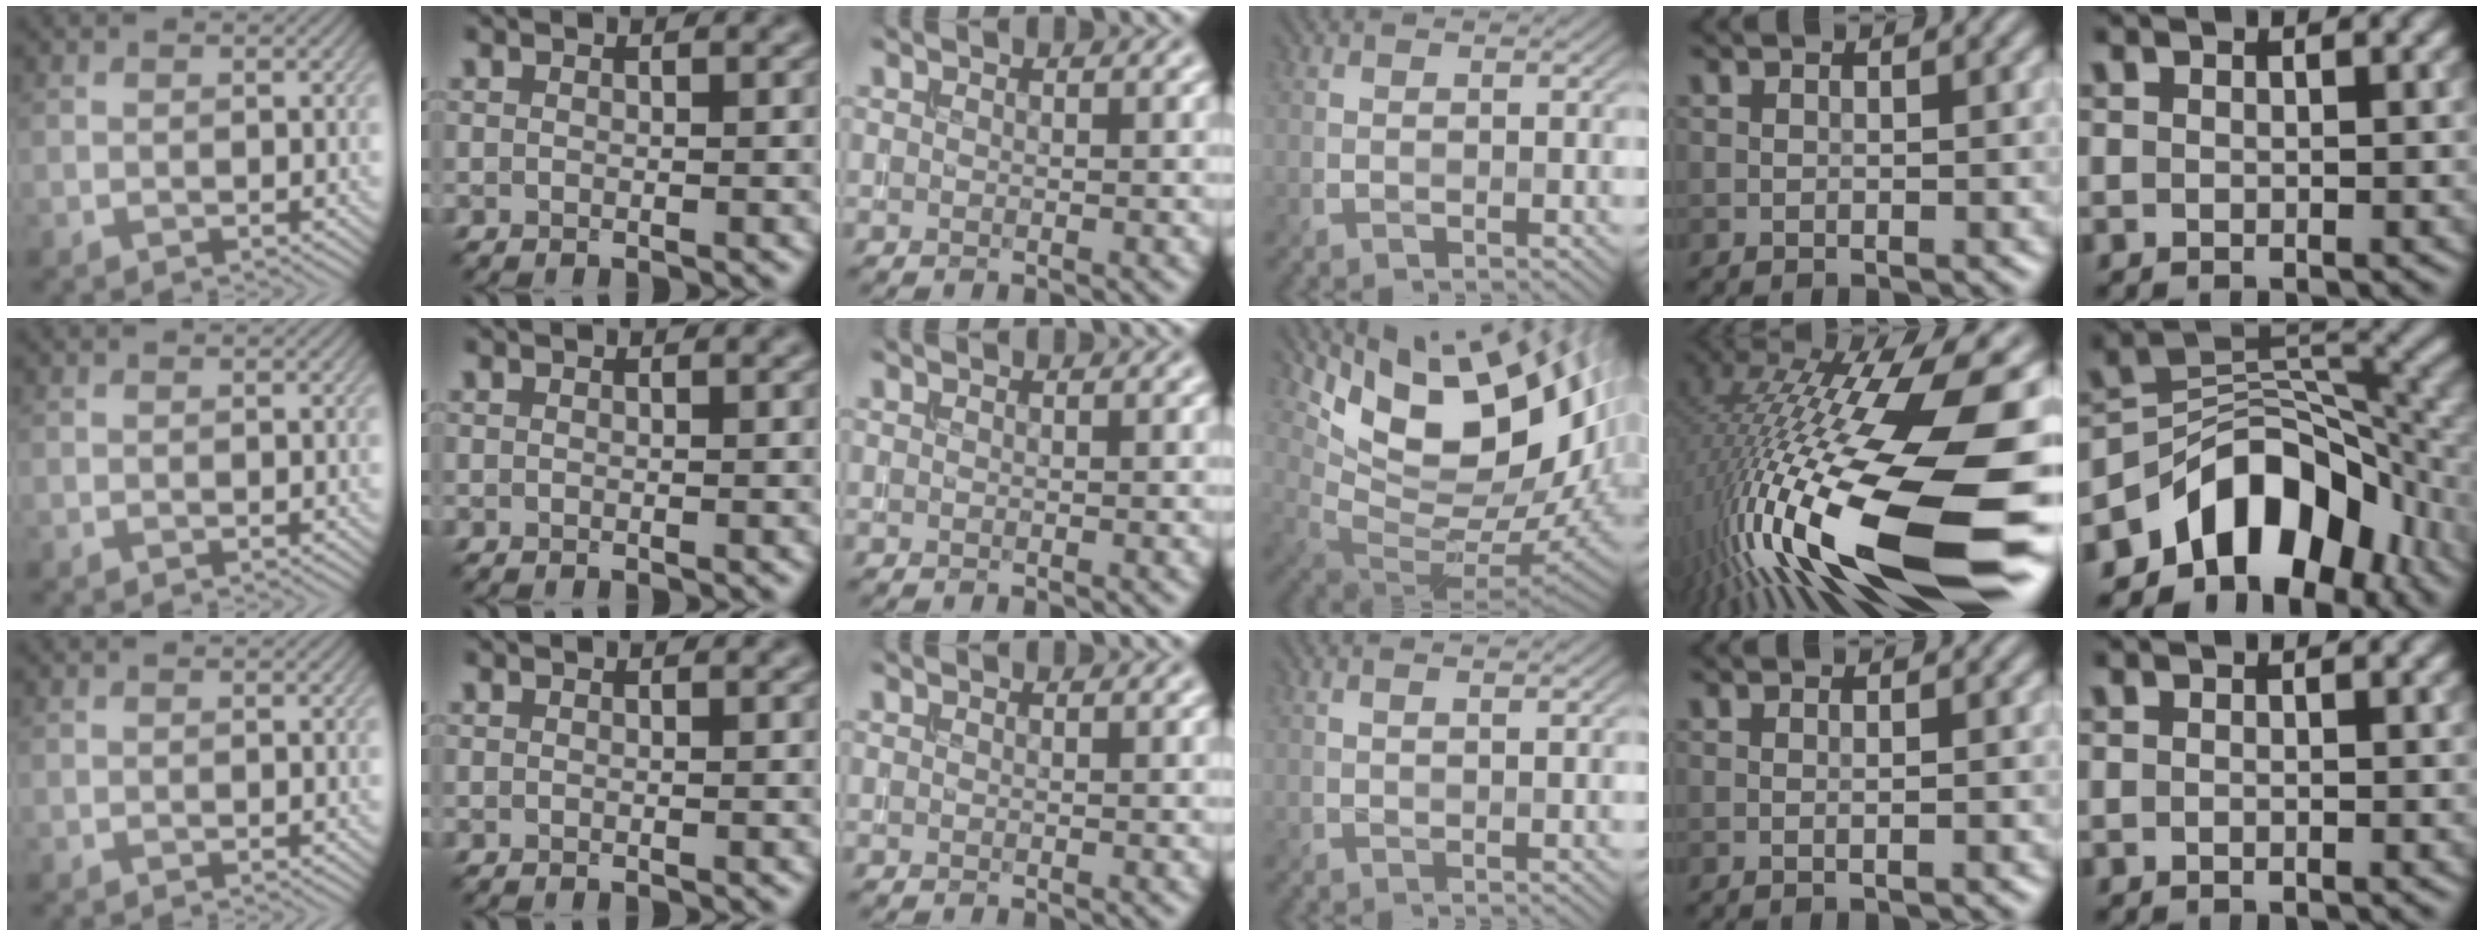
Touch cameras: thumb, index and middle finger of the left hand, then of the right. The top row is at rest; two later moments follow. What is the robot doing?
{"motion": "extract", "object": "bucket"}